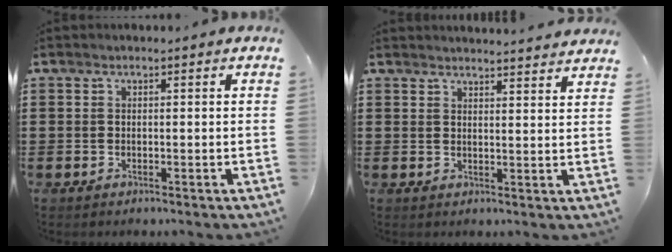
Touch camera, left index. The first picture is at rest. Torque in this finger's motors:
{"motor_torque": [0.72, -0.49, 0.36, 0.09]}